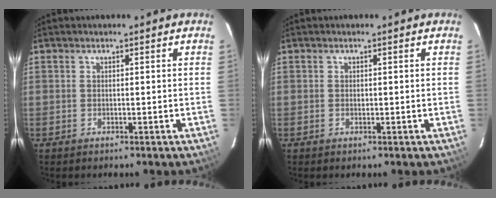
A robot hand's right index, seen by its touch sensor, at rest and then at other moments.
{"total": 0.5, "force": [0.0, 0.5, 0.2], "torque": [-0.003, 0.000, 0.003]}